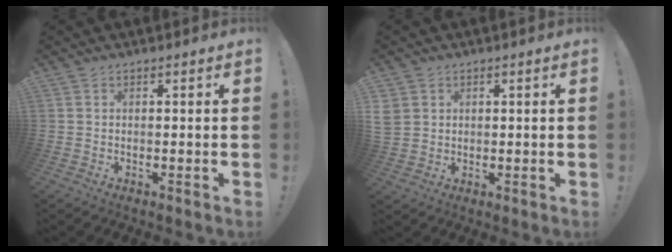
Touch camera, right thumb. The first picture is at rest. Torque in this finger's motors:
{"motor_torque": [-0.14, 0.28, 0.03, 0.48, 0.17]}